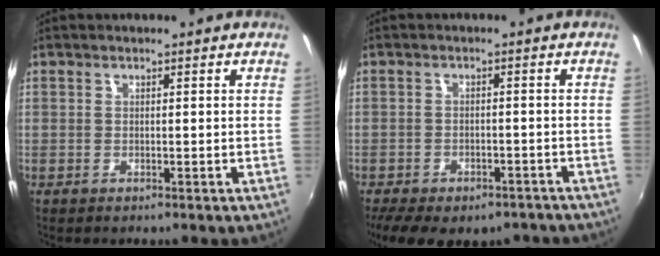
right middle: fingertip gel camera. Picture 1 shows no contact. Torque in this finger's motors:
{"motor_torque": [1.07, -1.07, 0.23, 0.10]}